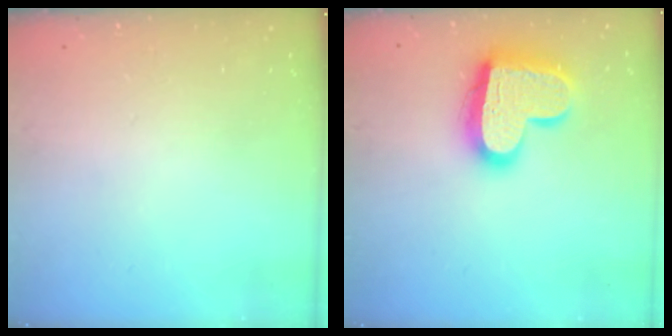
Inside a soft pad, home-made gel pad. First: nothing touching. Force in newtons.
{"total": 18.2, "press": 18.1, "slide": 1.4}